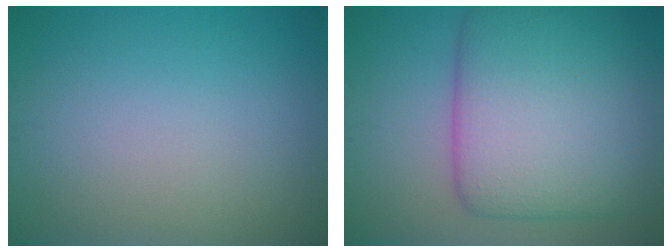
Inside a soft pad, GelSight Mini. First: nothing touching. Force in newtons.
{"total": 11.3, "press": 11.2, "slide": 0.5}